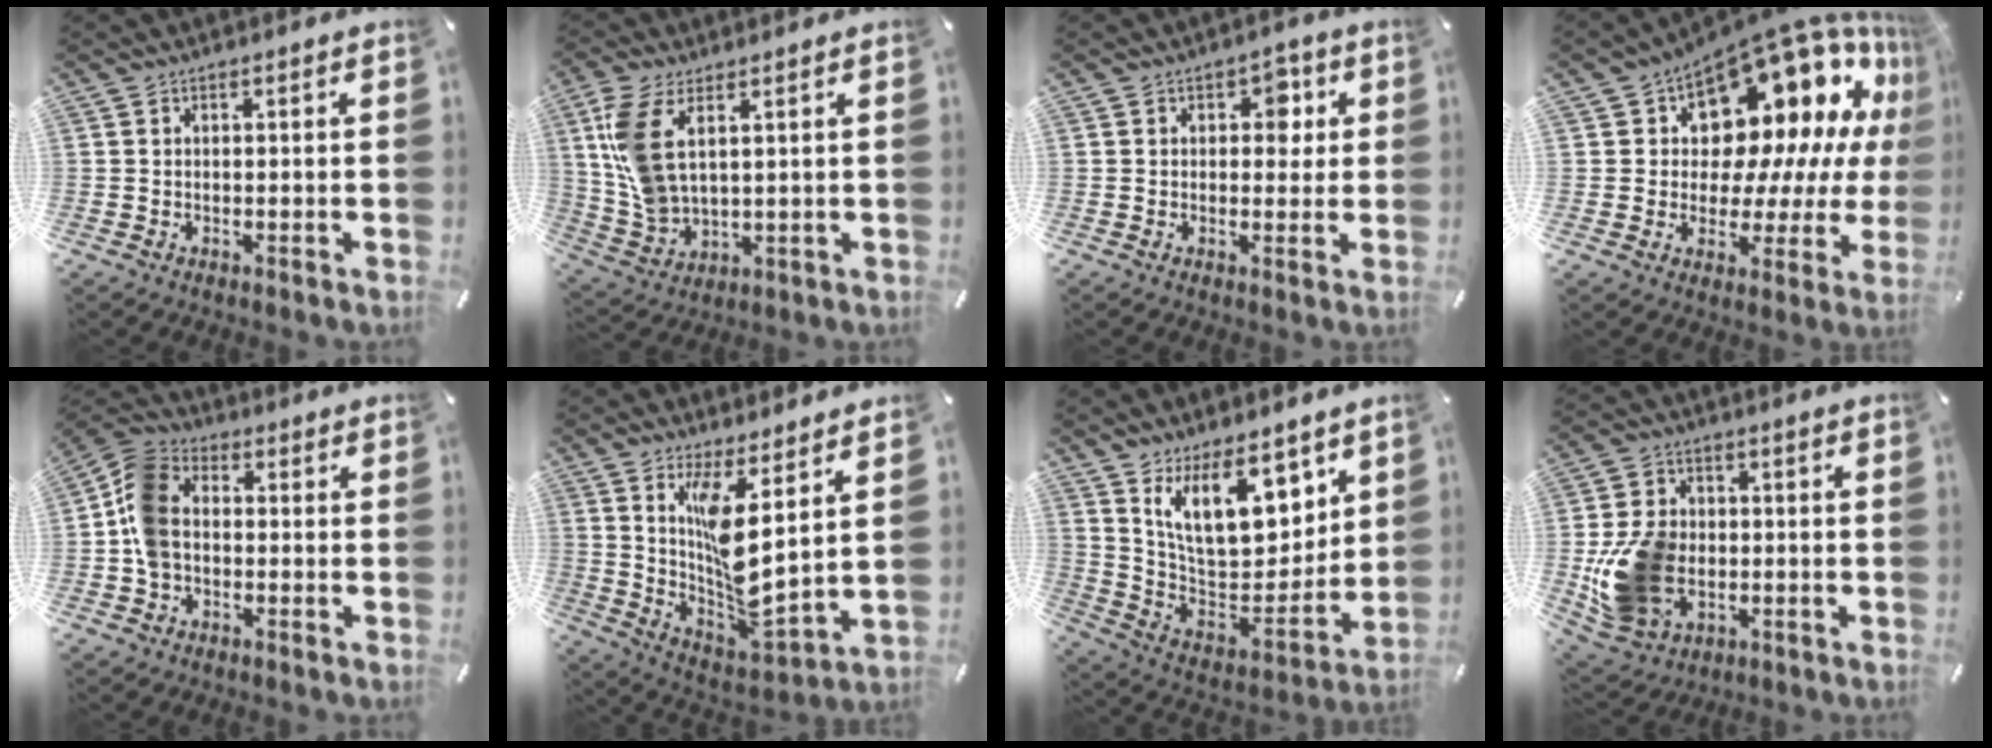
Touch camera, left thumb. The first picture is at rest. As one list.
[{"total": 9.4, "force": [3.3, 4.9, 7.3], "torque": [-0.178, -0.008, 0.062]}, {"total": 4.7, "force": [1.2, 3.3, 3.1], "torque": [-0.010, -0.013, 0.007]}, {"total": 19.0, "force": [10.6, 11.3, 10.9], "torque": [-0.134, -0.103, 0.183]}, {"total": 9.5, "force": [-1.4, 7.3, 6.0], "torque": [-0.131, 0.024, -0.023]}, {"total": 11.3, "force": [5.2, 2.3, 9.8], "torque": [-0.189, -0.069, 0.089]}, {"total": 17.7, "force": [11.0, 9.2, 10.4], "torque": [-0.169, -0.069, 0.203]}, {"total": 14.2, "force": [-2.4, 11.3, 8.3], "torque": [-0.186, 0.008, -0.040]}]